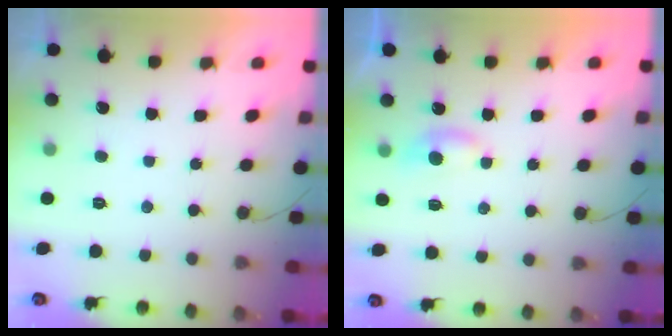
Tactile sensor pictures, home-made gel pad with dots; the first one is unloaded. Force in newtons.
{"total": 5.3, "press": 5.2, "slide": 0.6}